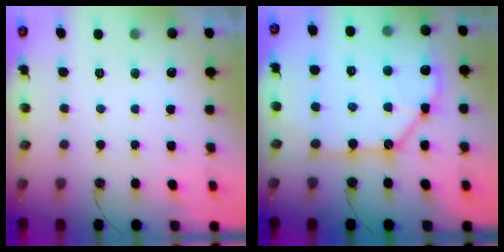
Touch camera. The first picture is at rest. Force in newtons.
{"total": 15.2, "press": 15.1, "slide": 1.7}